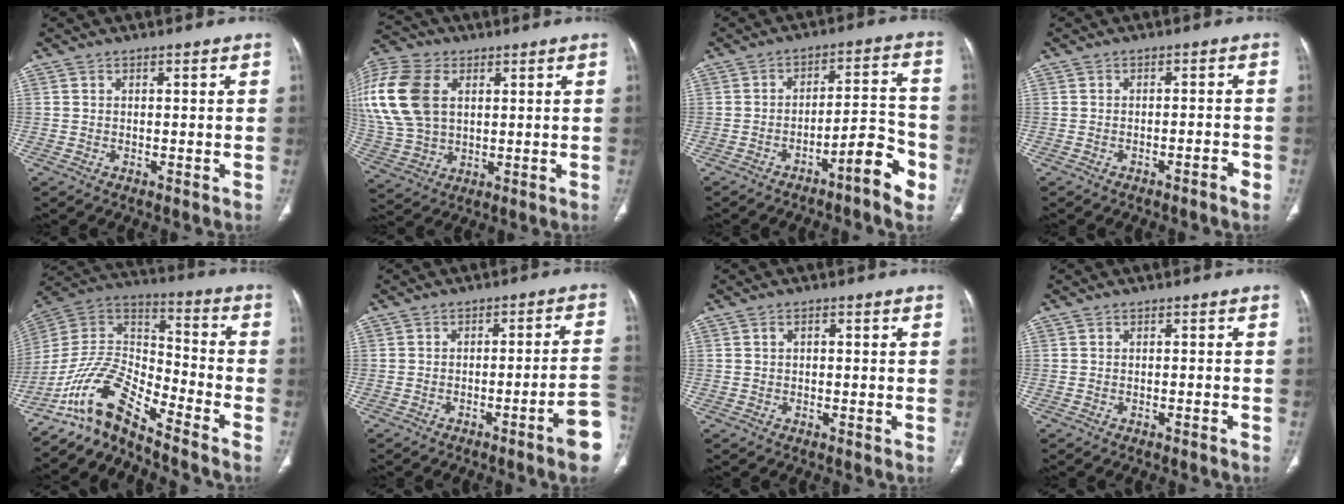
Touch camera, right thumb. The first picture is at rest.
{"total": 22.9, "force": [5.9, 15.8, 15.5], "torque": [-0.383, 0.019, 0.120]}
{"total": 8.7, "force": [-4.8, 2.0, 7.1], "torque": [-0.089, 0.045, -0.069]}
{"total": 1.8, "force": [-1.2, 0.3, 1.2], "torque": [-0.026, 0.012, -0.017]}
{"total": 12.6, "force": [-10.7, 2.7, 6.1], "torque": [-0.125, 0.093, -0.211]}
{"total": 8.8, "force": [-4.0, 0.0, 7.8], "torque": [-0.096, 0.028, -0.056]}
{"total": 0.9, "force": [0.1, 0.6, 0.7], "torque": [-0.008, 0.005, 0.000]}
{"total": 0.7, "force": [-0.6, 0.1, 0.4], "torque": [-0.014, 0.007, -0.003]}